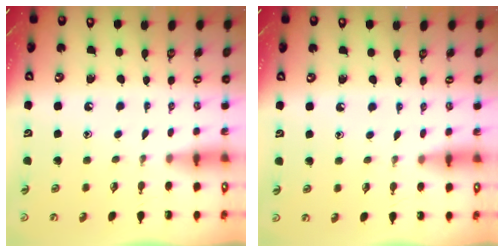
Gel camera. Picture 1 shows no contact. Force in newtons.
{"total": 3.0, "press": 3.0, "slide": 0.4}